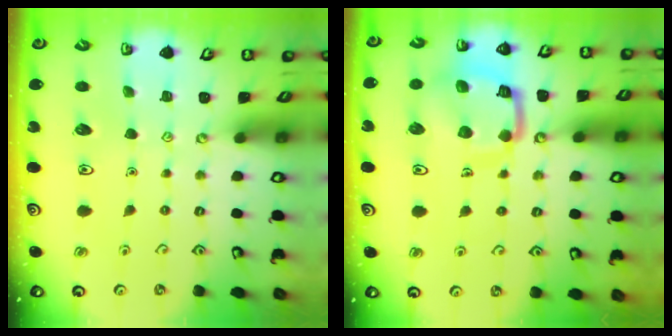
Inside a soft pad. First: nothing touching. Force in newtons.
{"total": 13.1, "press": 13.0, "slide": 1.5}